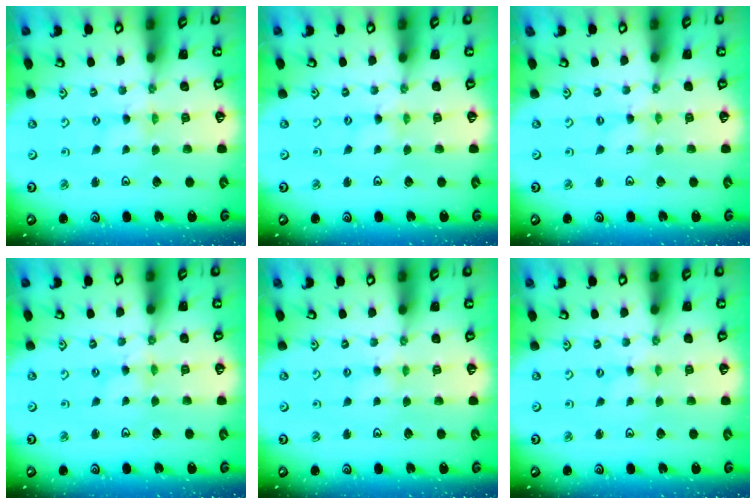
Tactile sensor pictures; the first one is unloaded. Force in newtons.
{"total": 1.1, "press": 1.1, "slide": 0.1}
{"total": 0.0}
{"total": 1.7, "press": 1.6, "slide": 0.3}
{"total": 3.1, "press": 3.1, "slide": 0.4}
{"total": 0.0}